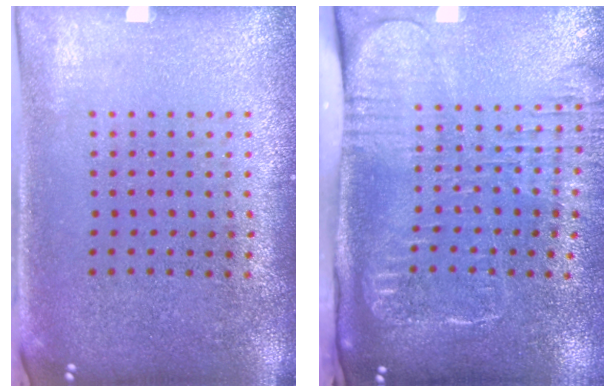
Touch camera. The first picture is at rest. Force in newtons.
{"total": 2.7, "press": 2.1, "slide": 1.7}